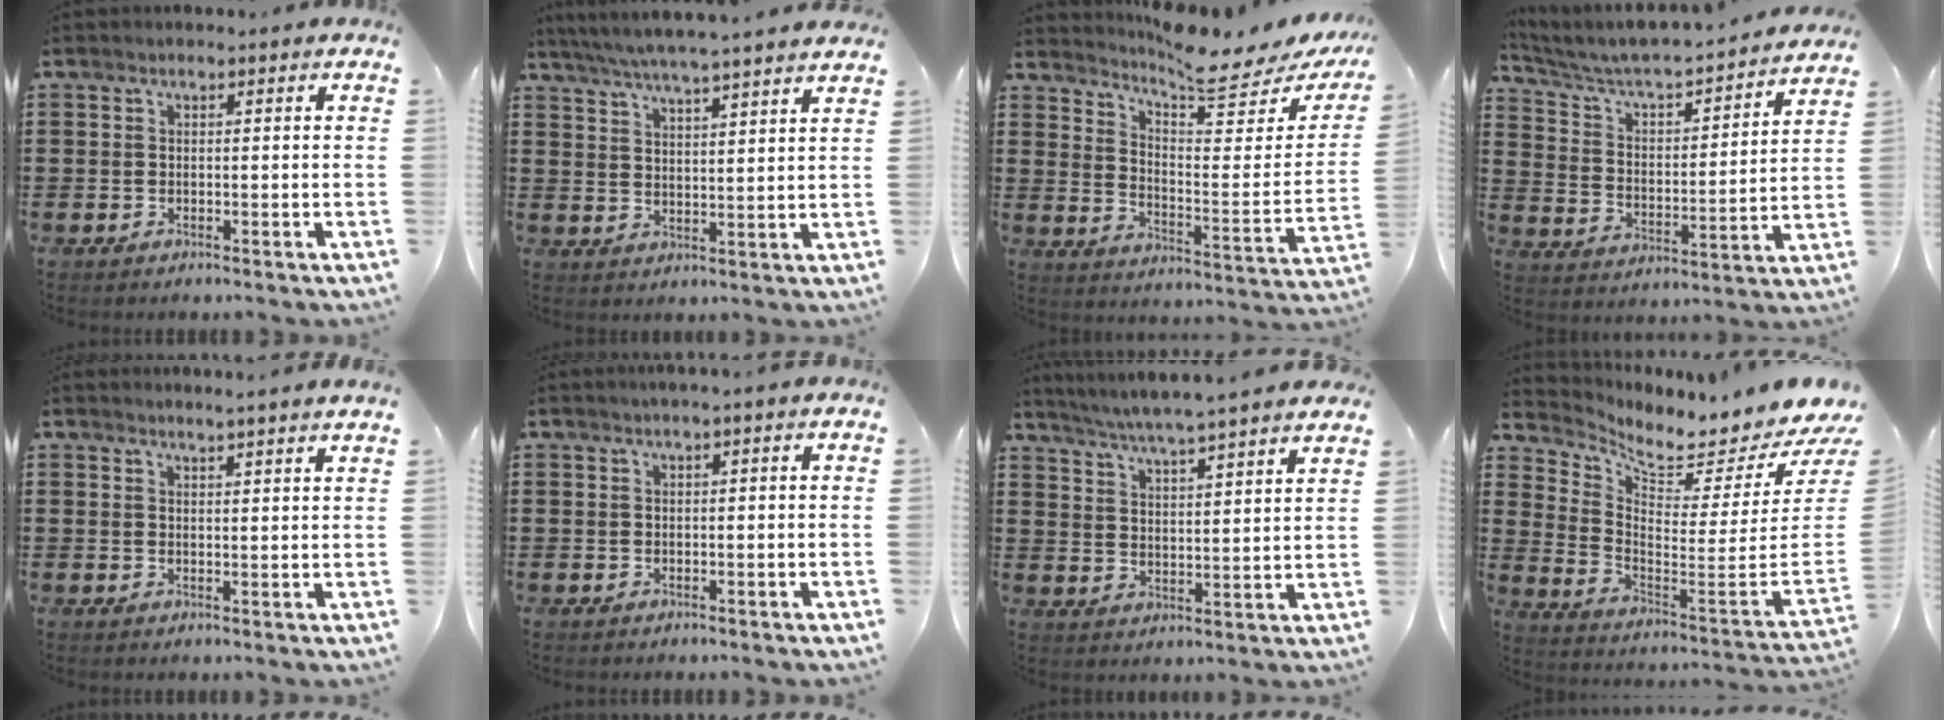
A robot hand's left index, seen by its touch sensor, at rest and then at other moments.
{"total": 4.9, "force": [4.7, -0.5, 1.4], "torque": [-0.045, -0.028, 0.081]}
{"total": 7.2, "force": [6.4, 0.6, 3.2], "torque": [-0.069, -0.054, 0.104]}
{"total": 4.1, "force": [3.7, 0.7, 1.5], "torque": [-0.051, -0.036, 0.050]}
{"total": 2.2, "force": [2.1, -0.6, 0.3], "torque": [-0.010, -0.004, 0.041]}
{"total": 0.7, "force": [0.2, 0.0, 0.7], "torque": [-0.009, -0.003, 0.003]}
{"total": 4.8, "force": [4.5, -1.0, 1.5], "torque": [-0.047, -0.033, 0.074]}
{"total": 5.2, "force": [4.7, 0.4, 2.1], "torque": [-0.059, -0.068, 0.070]}